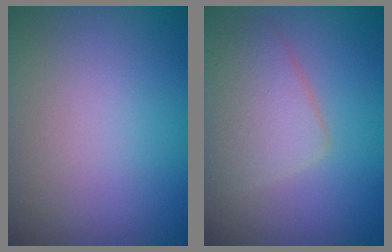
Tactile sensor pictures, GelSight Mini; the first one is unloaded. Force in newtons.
{"total": 4.1, "press": 4.1, "slide": 0.1}